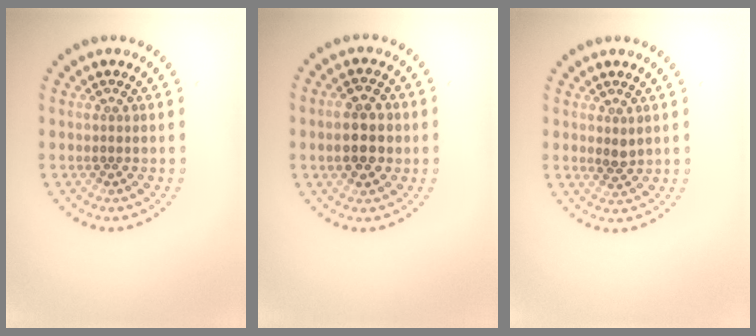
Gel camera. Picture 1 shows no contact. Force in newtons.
{"total": 4.6, "press": 4.6, "slide": 0.1}
{"total": 1.1, "press": 1.0, "slide": 0.4}